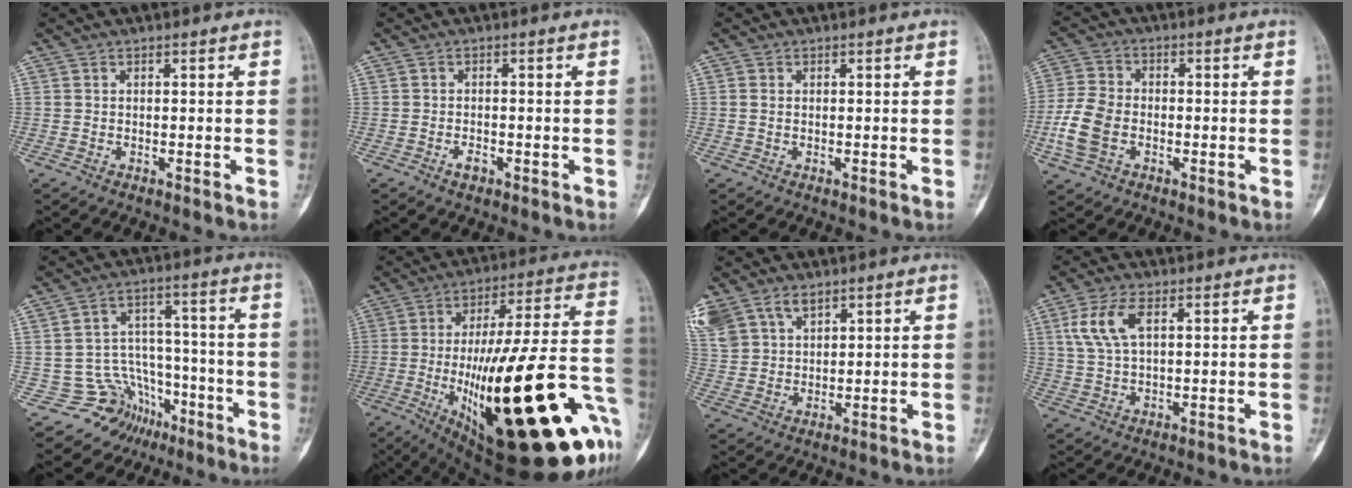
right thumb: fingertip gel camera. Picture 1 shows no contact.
{"total": 1.8, "force": [-1.0, 1.1, 1.1], "torque": [-0.018, 0.005, -0.017]}
{"total": 0.7, "force": [-0.1, 0.5, 0.5], "torque": [-0.012, 0.000, -0.003]}
{"total": 8.9, "force": [-2.4, 6.3, 5.9], "torque": [-0.130, 0.012, -0.052]}
{"total": 10.2, "force": [-6.0, 8.2, 0.9], "torque": [0.026, 0.096, -0.087]}
{"total": 39.0, "force": [-11.5, 10.9, 35.6], "torque": [-0.479, 0.020, -0.164]}
{"total": 14.5, "force": [8.1, 9.9, 6.9], "torque": [-0.176, 0.015, 0.169]}
{"total": 7.4, "force": [2.6, 3.4, 6.0], "torque": [-0.134, 0.002, 0.055]}